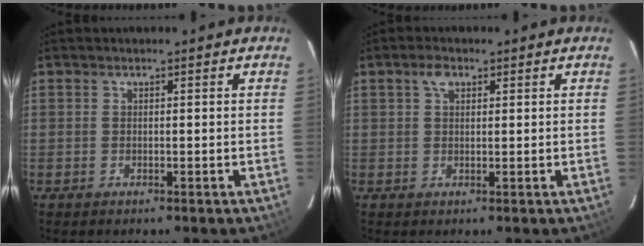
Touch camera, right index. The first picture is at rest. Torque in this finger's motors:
{"motor_torque": [0.15, -0.03, 0.07, 0.04]}